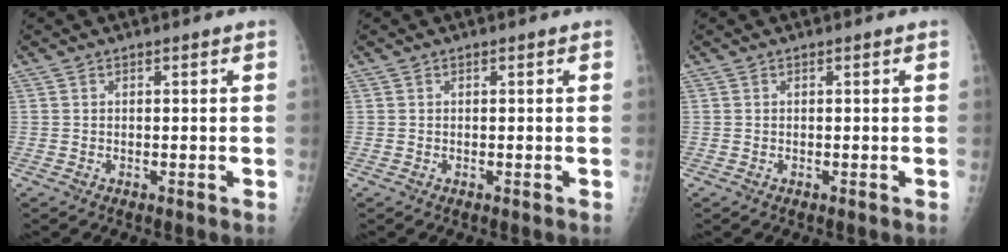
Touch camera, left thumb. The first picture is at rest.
{"total": 0.0}
{"total": 0.0}